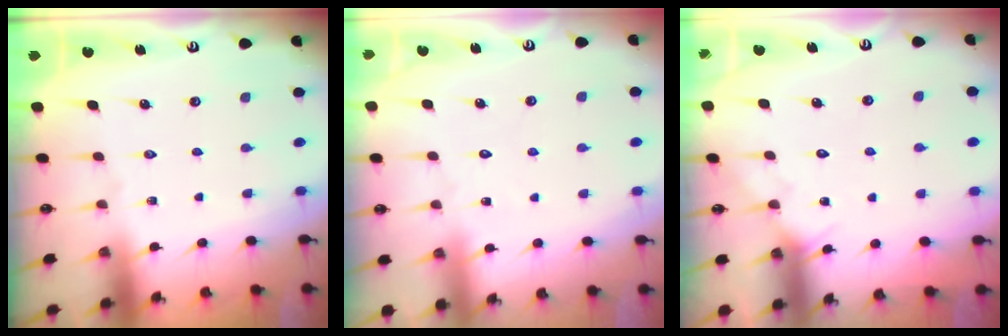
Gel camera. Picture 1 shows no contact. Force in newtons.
{"total": 4.0, "press": 4.0, "slide": 0.3}
{"total": 4.7, "press": 4.7, "slide": 0.3}